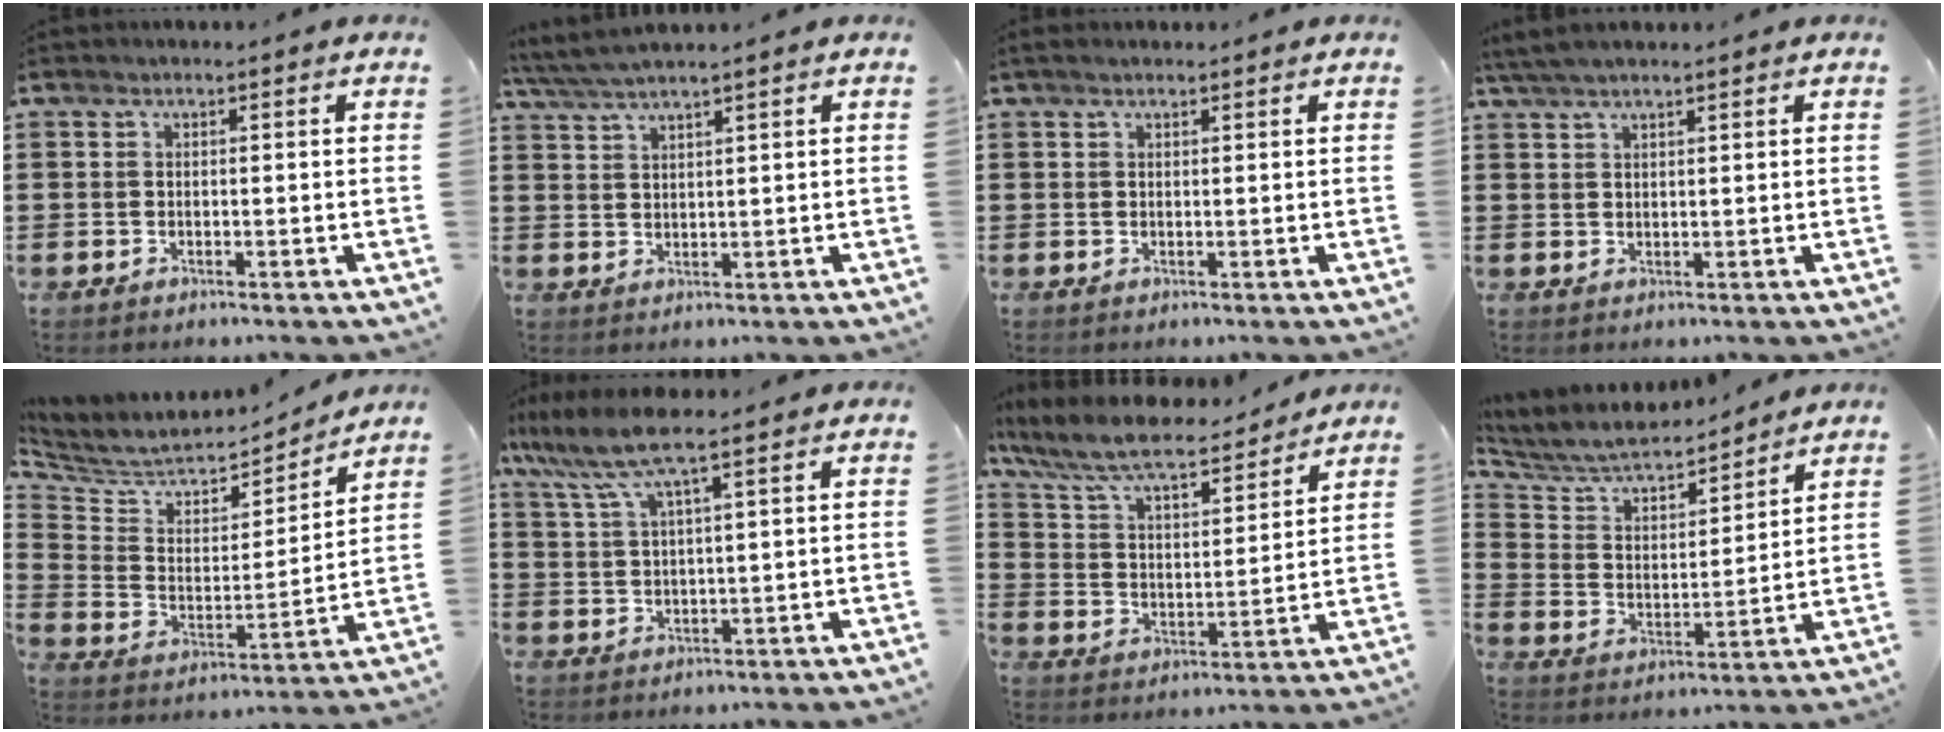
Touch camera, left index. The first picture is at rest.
{"total": 3.2, "force": [2.8, -0.2, 1.7], "torque": [-0.039, -0.006, 0.051]}
{"total": 0.9, "force": [0.7, 0.2, 0.5], "torque": [-0.011, 0.002, 0.013]}
{"total": 2.8, "force": [2.3, 0.3, 1.6], "torque": [-0.035, 0.003, 0.045]}
{"total": 5.5, "force": [5.1, 2.0, 0.7], "torque": [-0.051, -0.045, 0.083]}
{"total": 7.3, "force": [5.1, 0.8, 5.2], "torque": [-0.118, -0.010, 0.089]}
{"total": 8.7, "force": [7.7, 1.3, 4.0], "torque": [-0.108, -0.041, 0.130]}
{"total": 6.0, "force": [5.5, 1.2, 2.1], "torque": [-0.067, -0.034, 0.090]}